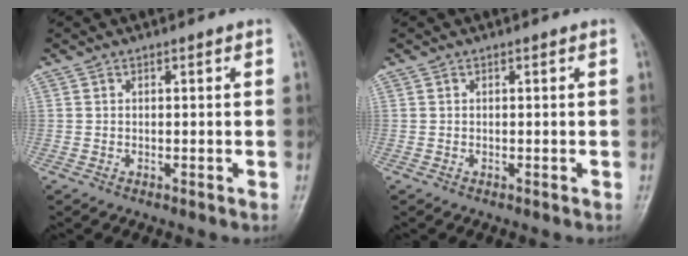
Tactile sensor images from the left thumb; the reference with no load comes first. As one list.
[{"total": 0.0}]